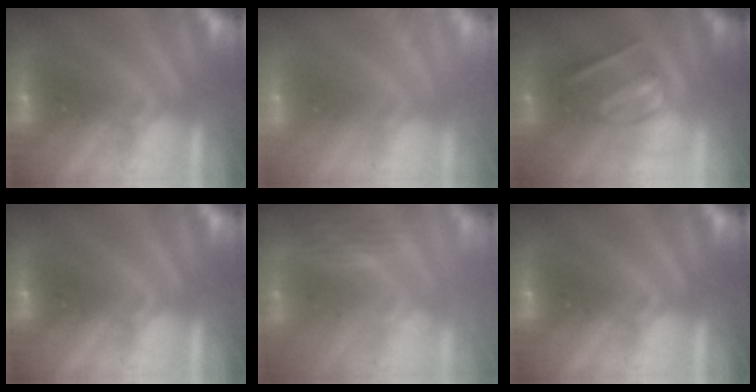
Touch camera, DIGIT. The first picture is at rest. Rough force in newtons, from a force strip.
{"total": 7.2}
{"total": 2.9}
{"total": 0.0}
{"total": 2.7}
{"total": 0.0}